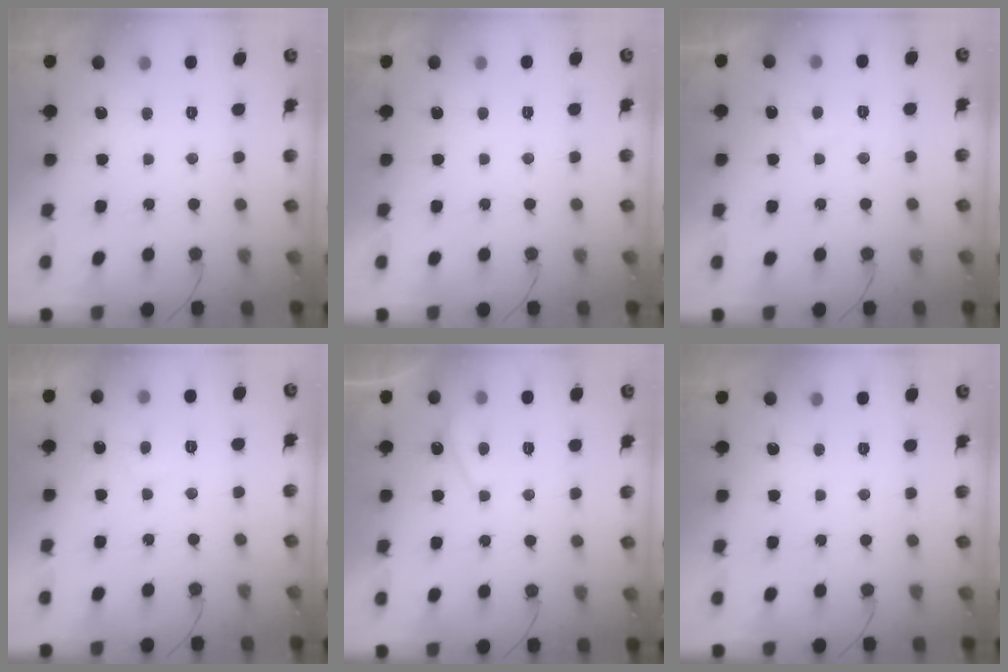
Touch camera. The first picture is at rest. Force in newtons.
{"total": 2.3, "press": 2.3, "slide": 0.4}
{"total": 1.7, "press": 1.5, "slide": 0.7}
{"total": 2.6, "press": 2.5, "slide": 0.7}
{"total": 2.3, "press": 2.2, "slide": 0.5}
{"total": 0.0}